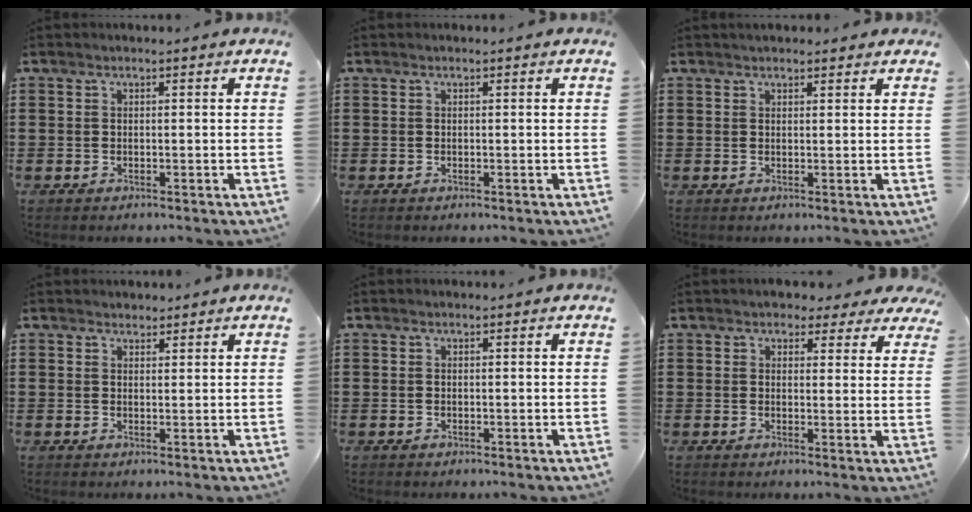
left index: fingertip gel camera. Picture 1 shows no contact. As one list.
[{"total": 0.0}, {"total": 1.4, "force": [1.3, 0.5, 0.2], "torque": [-0.006, 0.006, 0.025]}, {"total": 1.4, "force": [1.2, 0.6, -0.2], "torque": [0.000, 0.005, 0.025]}, {"total": 0.0}, {"total": 2.9, "force": [2.5, 1.4, 0.6], "torque": [-0.017, -0.002, 0.043]}]